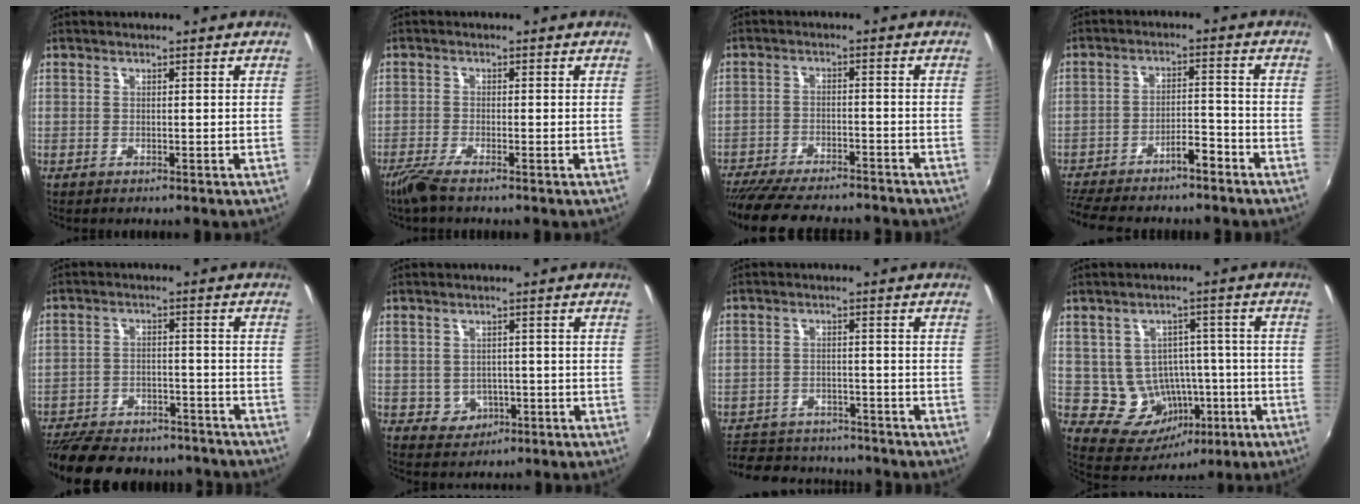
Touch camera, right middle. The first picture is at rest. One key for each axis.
{"total": 4.0, "fx": -3.0, "fy": 0.1, "fz": 2.6, "tx": -0.068, "ty": -0.012, "tz": -0.063}
{"total": 17.8, "fx": -15.4, "fy": 4.1, "fz": 7.9, "tx": -0.163, "ty": -0.031, "tz": -0.229}
{"total": 8.8, "fx": -7.6, "fy": 1.5, "fz": 4.1, "tx": -0.089, "ty": 0.012, "tz": -0.127}
{"total": 21.4, "fx": -18.0, "fy": 7.6, "fz": 8.7, "tx": -0.193, "ty": -0.008, "tz": -0.246}
{"total": 4.1, "fx": -0.9, "fy": 3.8, "fz": 1.1, "tx": -0.029, "ty": 0.008, "tz": 0.000}
{"total": 13.6, "fx": -11.6, "fy": 5.6, "fz": 4.2, "tx": -0.115, "ty": 0.013, "tz": -0.168}
{"total": 10.9, "fx": -2.6, "fy": 9.7, "fz": 4.3, "tx": -0.079, "ty": 0.024, "tz": -0.008}